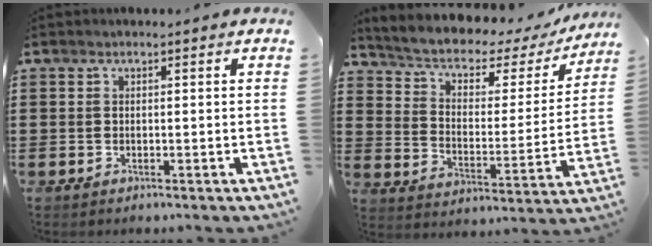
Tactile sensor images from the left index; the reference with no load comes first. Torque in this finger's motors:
{"motor_torque": [2.14, 0.00, 0.28, -0.03]}